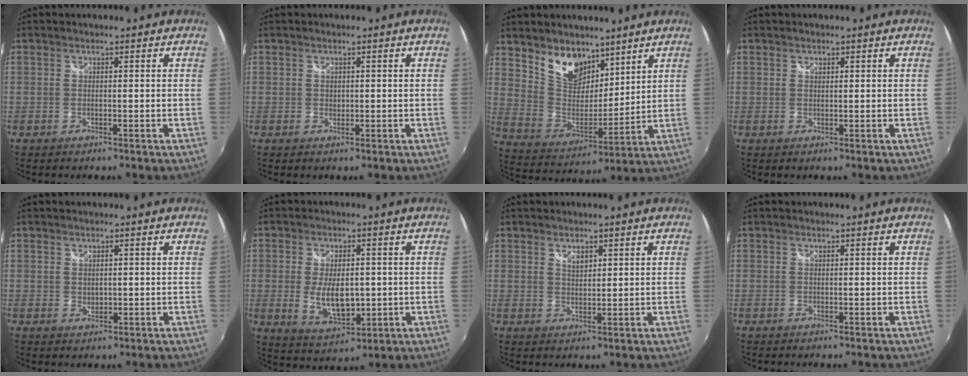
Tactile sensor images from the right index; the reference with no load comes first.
{"total": 0.6, "force": [0.2, 0.6, 0.2], "torque": [0.000, 0.000, 0.002]}
{"total": 12.0, "force": [8.3, 6.9, 5.1], "torque": [-0.100, 0.003, 0.165]}
{"total": 0.6, "force": [0.4, 0.4, 0.1], "torque": [-0.001, 0.000, 0.006]}
{"total": 1.2, "force": [0.4, 1.0, 0.6], "torque": [-0.006, 0.000, 0.007]}
{"total": 9.2, "force": [-0.8, 4.8, 7.8], "torque": [-0.150, -0.011, -0.005]}
{"total": 2.3, "force": [1.4, 1.3, 1.4], "torque": [-0.020, 0.000, 0.024]}
{"total": 0.0}